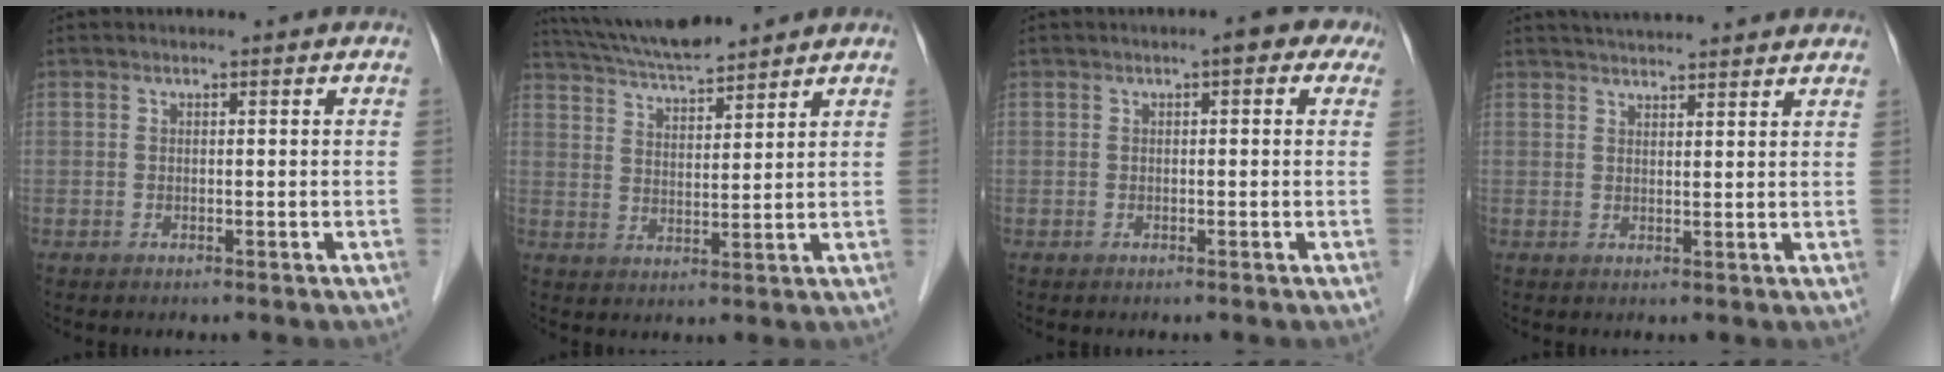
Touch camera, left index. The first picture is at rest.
{"total": 9.8, "force": [9.0, 0.7, 3.7], "torque": [-0.072, 0.023, 0.163]}
{"total": 3.5, "force": [1.5, 1.5, 2.8], "torque": [-0.022, 0.021, 0.008]}
{"total": 10.5, "force": [9.7, 1.0, 4.0], "torque": [-0.058, 0.027, 0.121]}